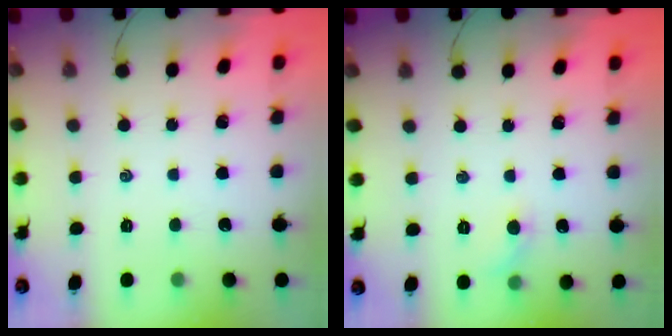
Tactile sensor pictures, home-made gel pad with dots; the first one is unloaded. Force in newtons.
{"total": 4.5, "press": 4.3, "slide": 1.5}